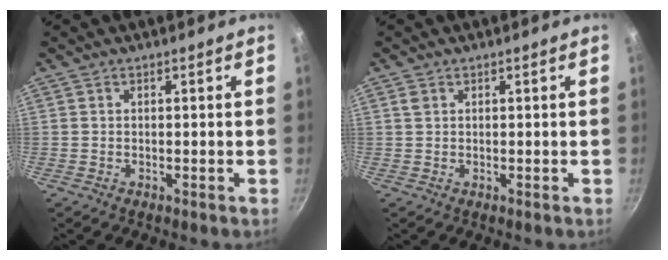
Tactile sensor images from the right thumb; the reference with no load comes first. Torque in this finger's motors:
{"motor_torque": [0.06, 0.21, 0.42, 0.17, -0.07]}